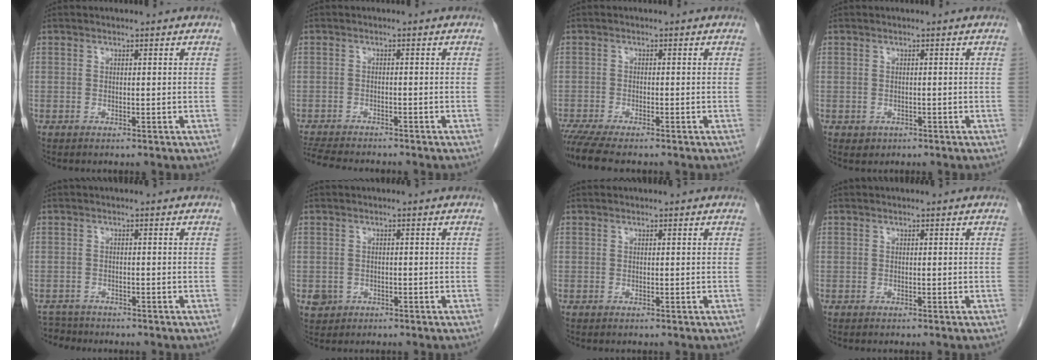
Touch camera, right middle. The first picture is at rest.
{"total": 7.7, "force": [-7.1, 0.9, 2.9], "torque": [-0.050, -0.013, -0.114]}
{"total": 5.3, "force": [-4.5, 0.3, 2.8], "torque": [-0.047, -0.015, -0.076]}
{"total": 1.1, "force": [-0.4, 1.0, 0.2], "torque": [-0.004, 0.003, 0.001]}
{"total": 3.1, "force": [-2.9, 0.8, -0.6], "torque": [0.008, -0.008, -0.050]}
{"total": 2.8, "force": [-1.1, 2.6, 0.4], "torque": [-0.004, 0.005, -0.014]}
{"total": 0.0}
{"total": 0.0}